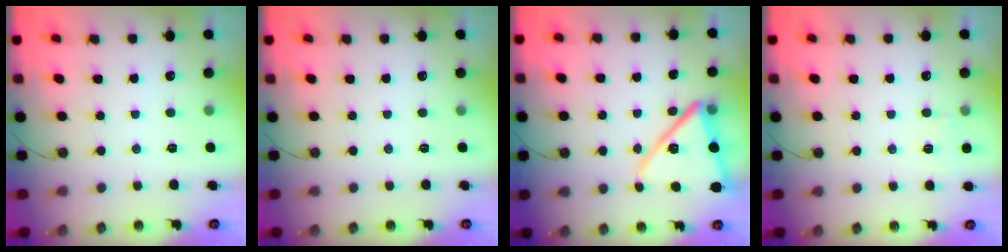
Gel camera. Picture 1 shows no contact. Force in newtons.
{"total": 0.0}
{"total": 14.8, "press": 14.6, "slide": 1.8}
{"total": 4.0, "press": 3.2, "slide": 2.5}